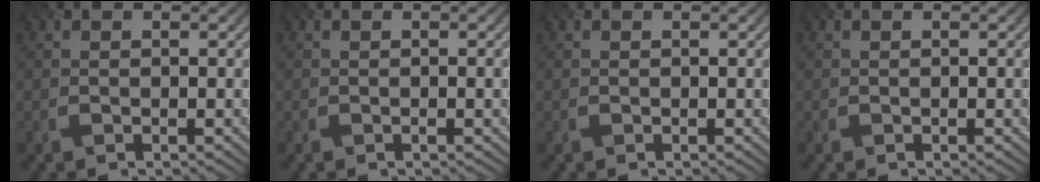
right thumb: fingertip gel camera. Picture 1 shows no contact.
{"total": 0.9, "force": [-0.3, -0.3, 0.7], "torque": [-0.011, 0.002, -0.006]}
{"total": 0.0}
{"total": 0.0}